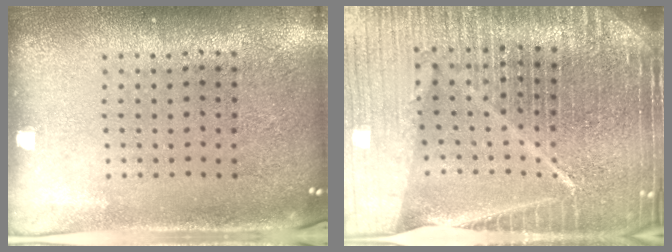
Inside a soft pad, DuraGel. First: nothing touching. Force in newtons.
{"total": 7.0, "press": 6.0, "slide": 3.7}